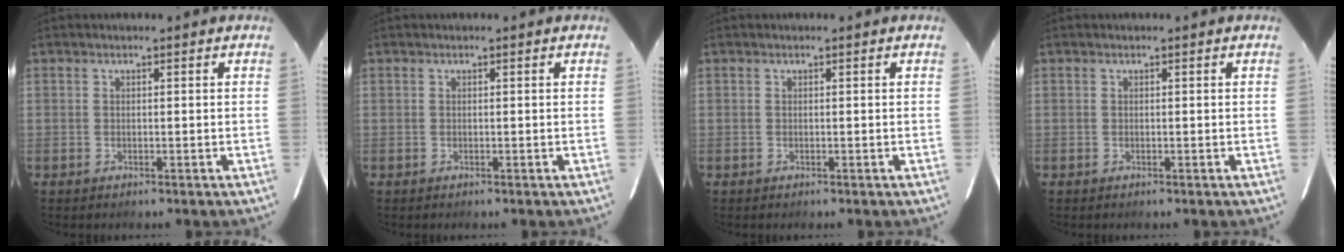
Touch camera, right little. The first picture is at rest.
{"total": 0.0}
{"total": 0.0}
{"total": 0.0}